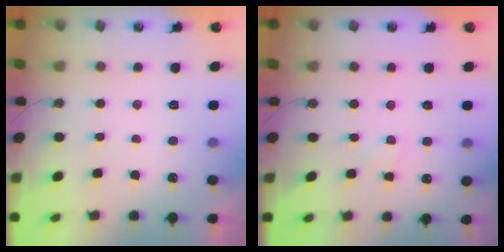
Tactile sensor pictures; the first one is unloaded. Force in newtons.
{"total": 2.4, "press": 2.4, "slide": 0.4}